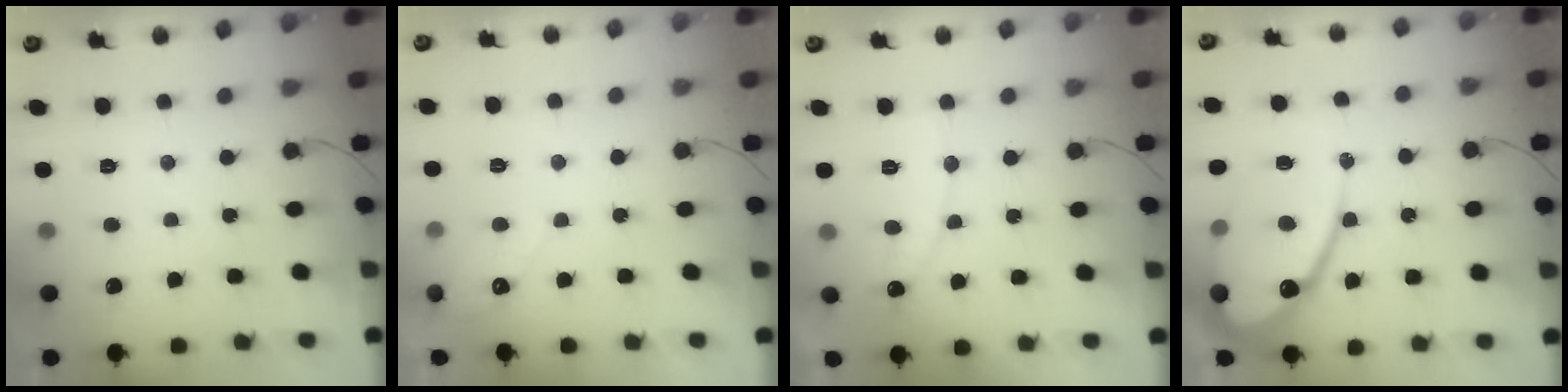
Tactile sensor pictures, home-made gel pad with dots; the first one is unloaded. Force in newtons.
{"total": 3.6, "press": 3.5, "slide": 0.3}
{"total": 7.9, "press": 7.9, "slide": 0.7}
{"total": 17.4, "press": 17.3, "slide": 1.3}